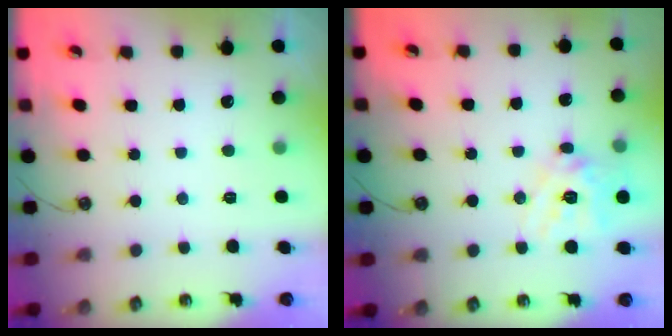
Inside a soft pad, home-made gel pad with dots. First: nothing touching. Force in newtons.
{"total": 14.2, "press": 14.1, "slide": 1.8}